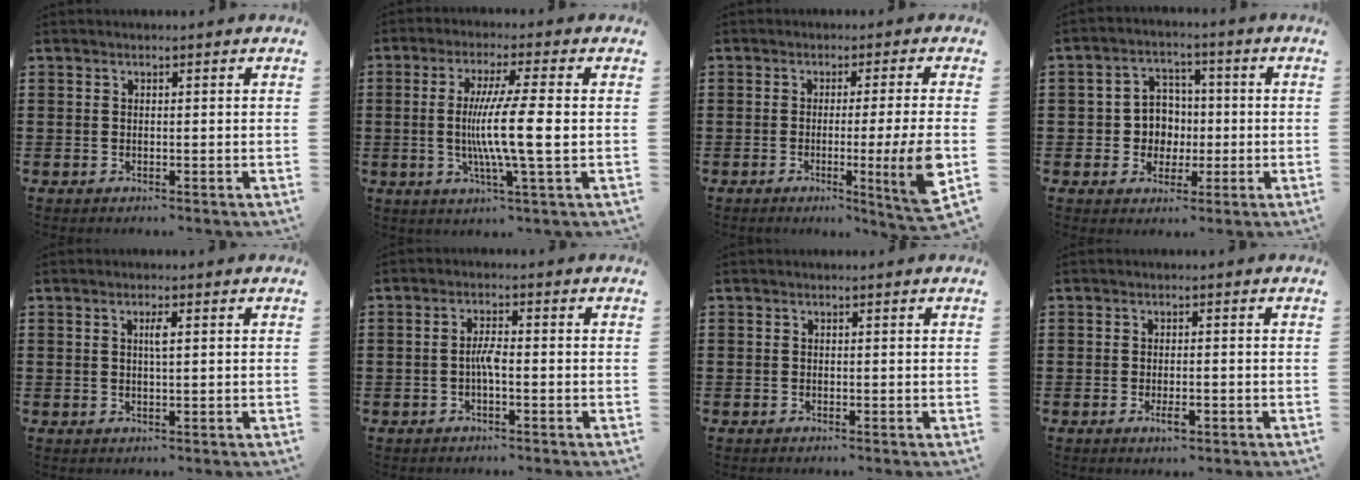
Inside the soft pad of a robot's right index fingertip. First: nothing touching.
{"total": 9.9, "force": [-0.5, 0.2, 9.9], "torque": [-0.180, -0.009, -0.013]}
{"total": 9.0, "force": [-1.8, -0.2, 8.8], "torque": [-0.121, -0.027, -0.032]}
{"total": 5.3, "force": [-0.4, 5.1, 1.4], "torque": [-0.046, 0.017, -0.009]}
{"total": 1.7, "force": [0.4, 0.2, 1.6], "torque": [-0.031, 0.002, 0.005]}
{"total": 2.8, "force": [-0.7, 0.5, 2.6], "torque": [-0.057, 0.001, -0.016]}
{"total": 0.0}
{"total": 2.2, "force": [-1.0, 0.8, 1.8], "torque": [-0.031, 0.001, -0.018]}